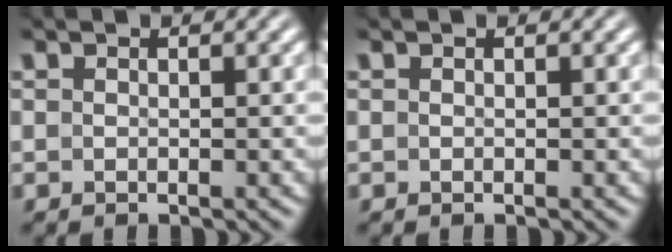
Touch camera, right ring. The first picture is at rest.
{"total": 0.0}